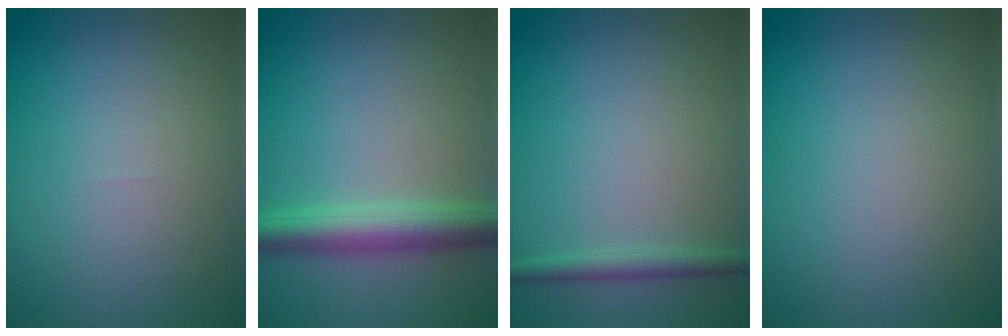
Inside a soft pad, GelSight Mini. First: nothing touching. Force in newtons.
{"total": 4.6, "press": 4.6, "slide": 0.1}
{"total": 1.7, "press": 1.7, "slide": 0.0}
{"total": 0.0}